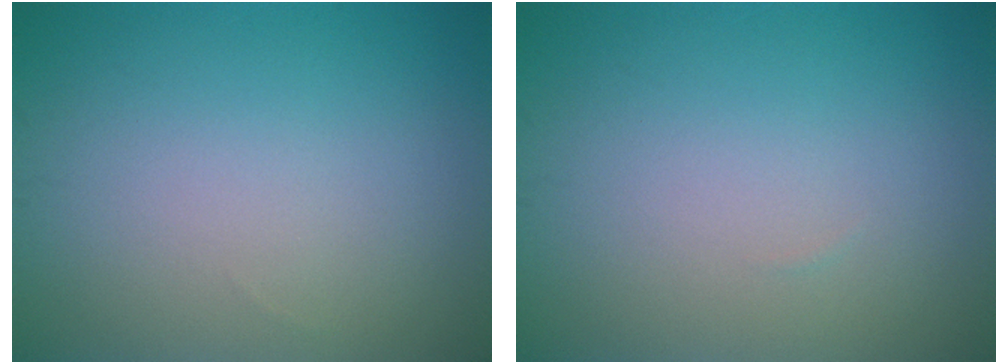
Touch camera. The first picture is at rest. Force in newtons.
{"total": 0.0}